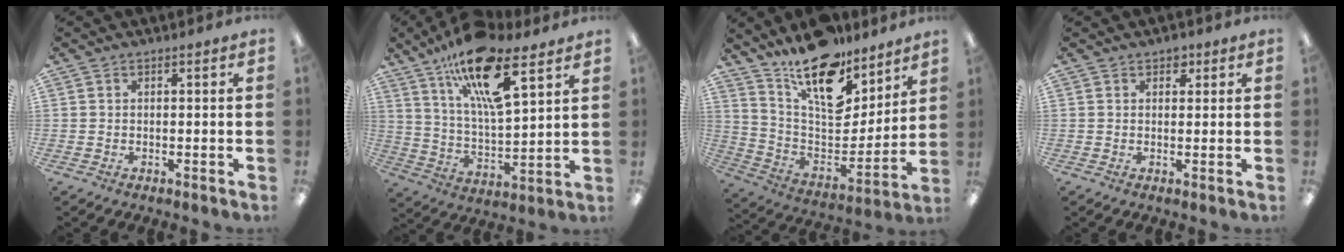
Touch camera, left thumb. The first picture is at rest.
{"total": 19.5, "force": [12.6, 6.3, 13.5], "torque": [-0.232, -0.060, 0.210]}
{"total": 18.4, "force": [14.2, 7.5, 9.0], "torque": [-0.154, -0.112, 0.250]}
{"total": 2.2, "force": [1.5, 1.4, 0.9], "torque": [-0.004, -0.005, 0.023]}